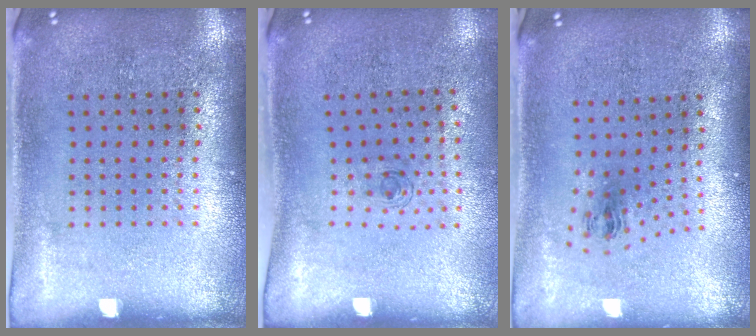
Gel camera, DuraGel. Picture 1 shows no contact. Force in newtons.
{"total": 0.6, "press": 0.2, "slide": 0.6}
{"total": 1.0, "press": 0.4, "slide": 0.9}